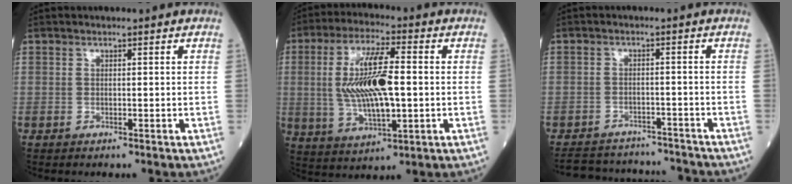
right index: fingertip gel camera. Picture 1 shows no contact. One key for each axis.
{"total": 12.7, "fx": 0.2, "fy": 3.4, "fz": 12.3, "tx": -0.243, "ty": 0.005, "tz": 0.008}
{"total": 11.8, "fx": -11.1, "fy": 3.6, "fz": 2.0, "tx": -0.035, "ty": 0.015, "tz": -0.148}